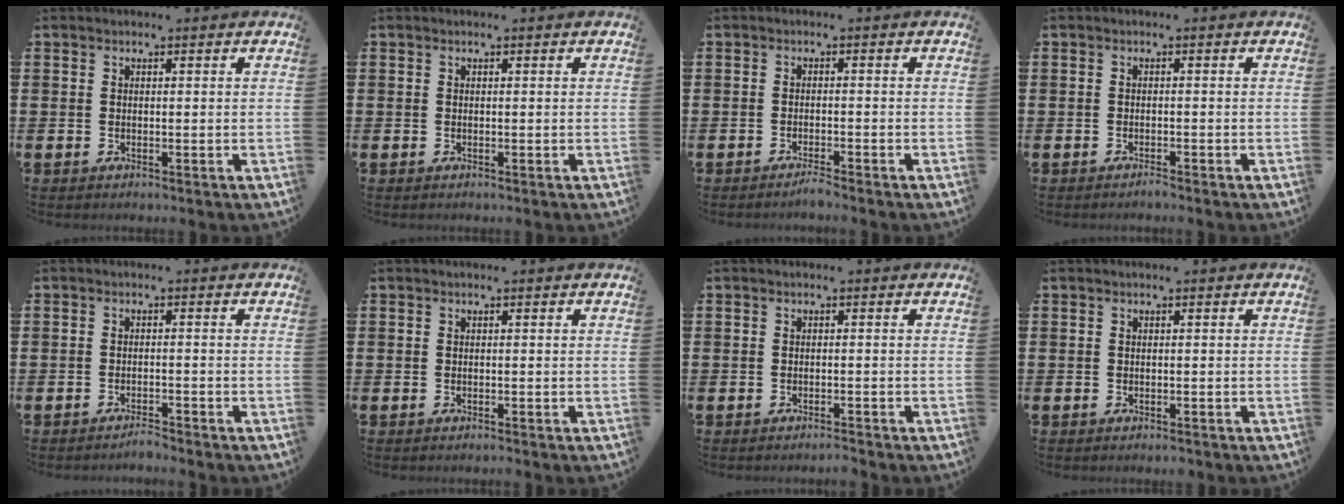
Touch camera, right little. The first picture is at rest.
{"total": 0.0}
{"total": 1.3, "force": [-1.2, -0.1, 0.4], "torque": [-0.007, 0.000, -0.024]}
{"total": 0.7, "force": [-0.7, 0.0, 0.2], "torque": [-0.005, -0.003, -0.015]}
{"total": 1.5, "force": [-1.4, 0.0, 0.1], "torque": [-0.006, 0.003, -0.029]}
{"total": 0.0}
{"total": 0.8, "force": [-0.8, 0.0, 0.2], "torque": [-0.004, -0.002, -0.017]}
{"total": 0.0}